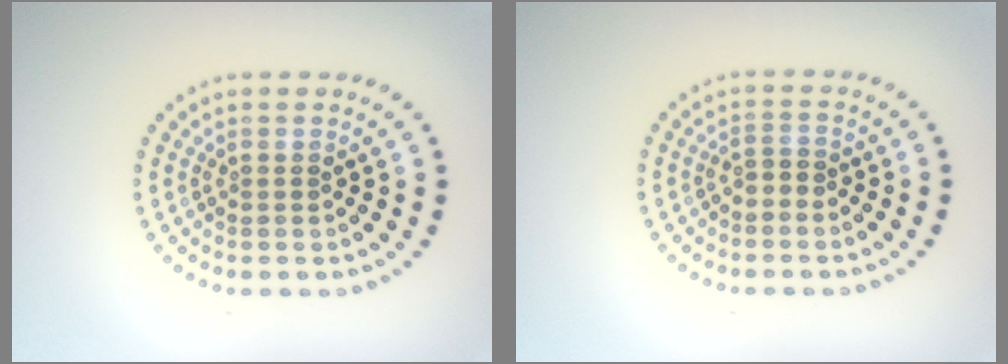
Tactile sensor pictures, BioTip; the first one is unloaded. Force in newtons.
{"total": 1.2, "press": 1.0, "slide": 0.7}